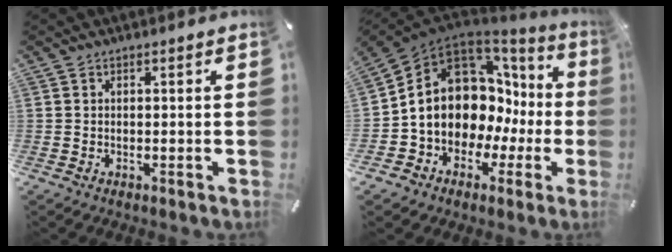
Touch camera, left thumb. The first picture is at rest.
{"total": 15.1, "force": [2.0, 11.7, 9.3], "torque": [-0.168, -0.037, 0.037]}